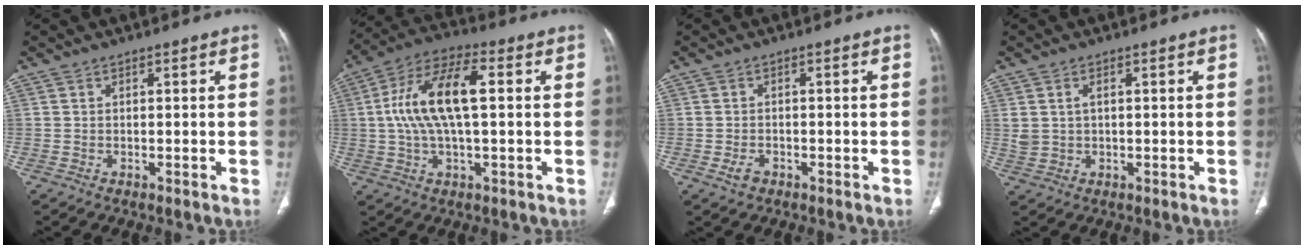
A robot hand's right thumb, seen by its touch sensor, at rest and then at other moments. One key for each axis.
{"total": 14.4, "fx": 1.5, "fy": 5.9, "fz": 13.1, "tx": -0.265, "ty": 0.030, "tz": 0.024}
{"total": 2.3, "fx": -1.1, "fy": 1.6, "fz": 1.2, "tx": -0.022, "ty": 0.004, "tz": -0.016}
{"total": 3.2, "fx": 0.9, "fy": 2.1, "fz": 2.3, "tx": -0.053, "ty": 0.001, "tz": 0.024}